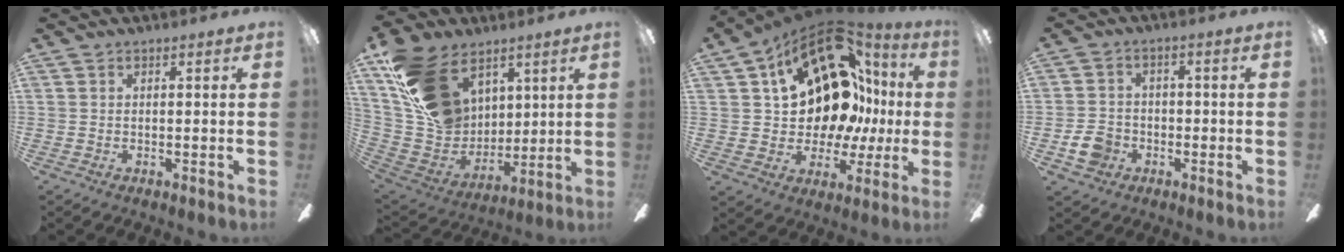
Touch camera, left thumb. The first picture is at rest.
{"total": 21.1, "force": [10.9, 14.2, 11.0], "torque": [-0.234, -0.035, 0.213]}
{"total": 22.8, "force": [9.4, 13.7, 15.6], "torque": [-0.275, -0.074, 0.177]}
{"total": 6.4, "force": [-2.4, 5.2, 2.7], "torque": [-0.073, 0.015, -0.044]}